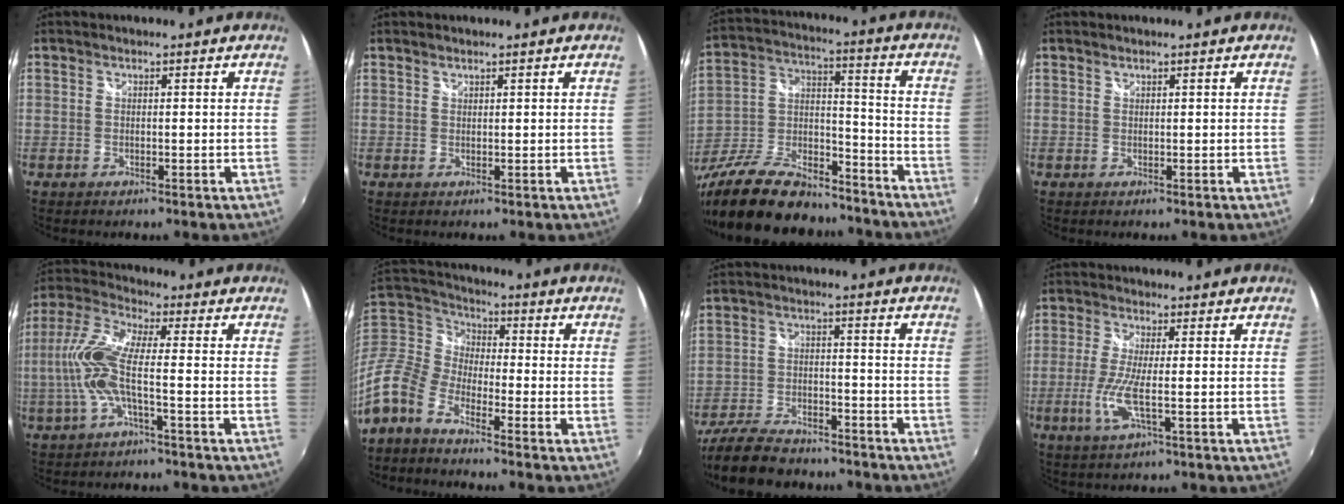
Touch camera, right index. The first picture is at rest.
{"total": 0.5, "force": [0.5, 0.1, 0.1], "torque": [0.001, 0.001, 0.010]}
{"total": 26.9, "force": [-20.6, 10.6, 13.8], "torque": [-0.287, 0.000, -0.326]}
{"total": 0.0}
{"total": 10.0, "force": [-2.0, 1.7, 9.7], "torque": [-0.214, 0.002, -0.039]}
{"total": 12.4, "force": [-7.4, 6.5, 7.5], "torque": [-0.159, 0.005, -0.168]}
{"total": 14.4, "force": [-11.7, 5.8, 6.1], "torque": [-0.155, -0.019, -0.193]}
{"total": 6.2, "force": [-1.4, 0.3, 6.1], "torque": [-0.137, -0.011, -0.031]}